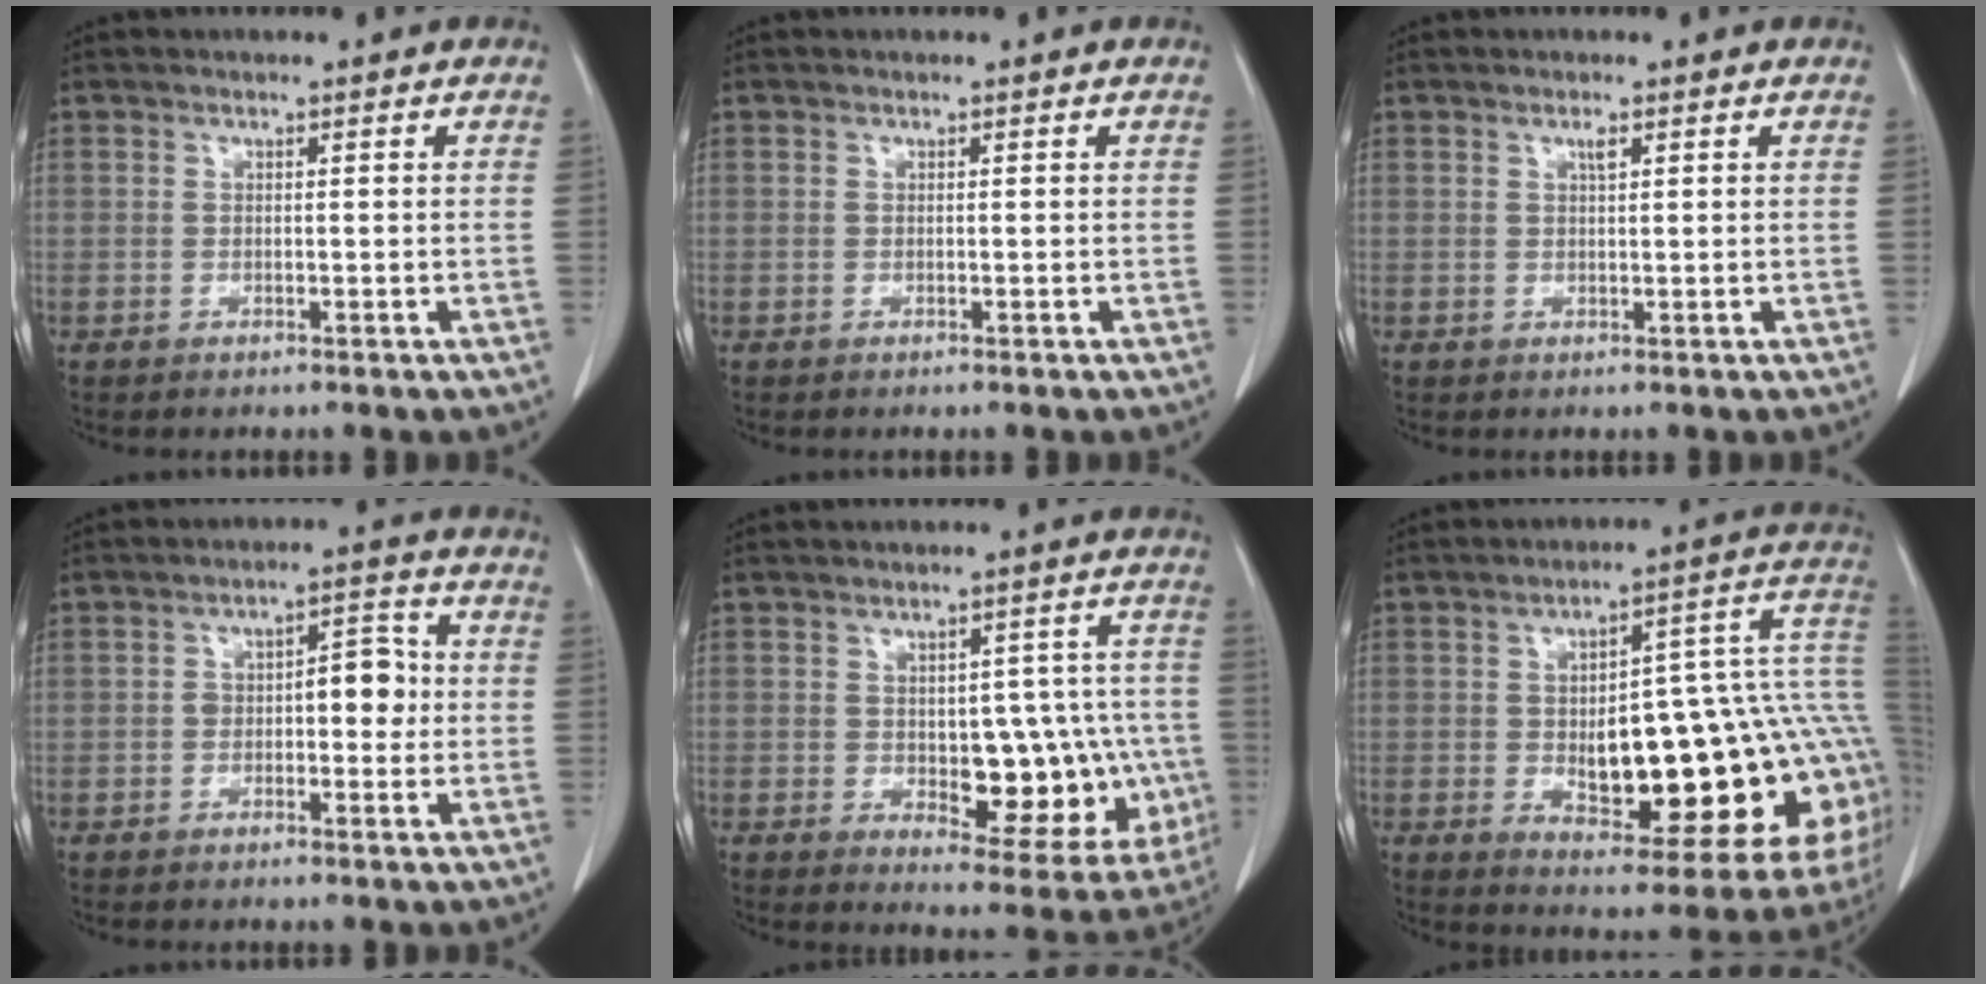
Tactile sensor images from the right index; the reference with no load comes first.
{"total": 0.0}
{"total": 1.2, "force": [0.7, 0.2, 0.9], "torque": [-0.016, -0.001, 0.013]}
{"total": 6.0, "force": [-0.2, 2.9, 5.3], "torque": [-0.074, 0.027, -0.004]}
{"total": 14.0, "force": [-1.9, 6.7, 12.2], "torque": [-0.129, 0.019, -0.004]}
{"total": 27.2, "force": [-2.0, 7.9, 25.9], "torque": [-0.279, 0.035, -0.009]}